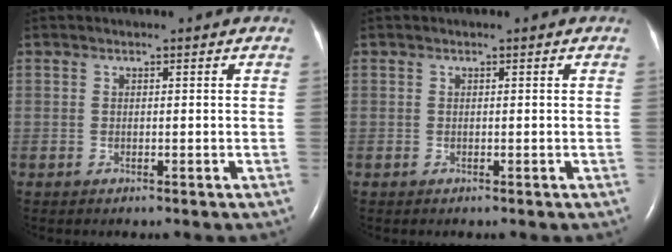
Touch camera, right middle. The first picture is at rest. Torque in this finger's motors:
{"motor_torque": [0.00, 0.00, 0.00, 0.00]}